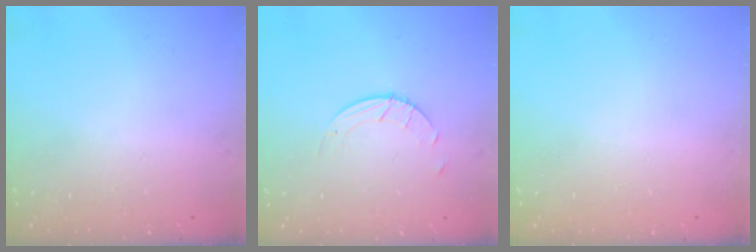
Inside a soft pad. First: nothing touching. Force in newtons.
{"total": 2.7, "press": 2.7, "slide": 0.3}
{"total": 0.0}